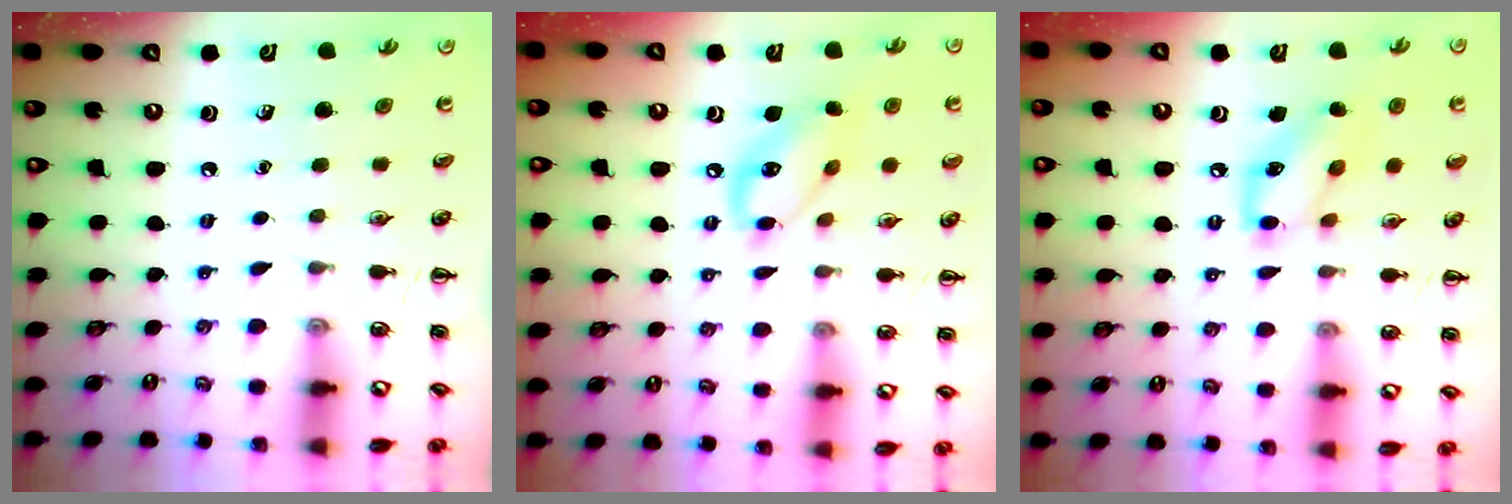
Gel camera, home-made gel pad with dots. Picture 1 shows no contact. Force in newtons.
{"total": 10.9, "press": 10.6, "slide": 2.2}
{"total": 11.2, "press": 11.2, "slide": 0.4}